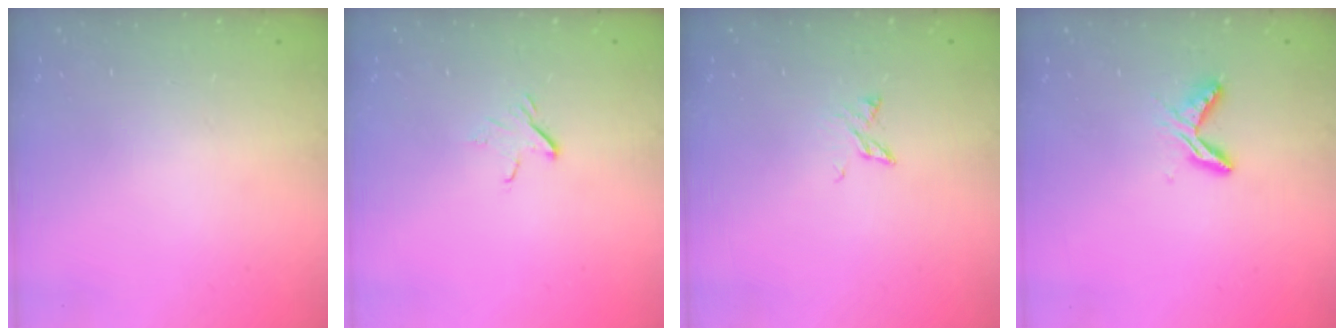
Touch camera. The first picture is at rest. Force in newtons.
{"total": 3.8, "press": 3.8, "slide": 0.3}
{"total": 3.8, "press": 3.8, "slide": 0.5}
{"total": 5.8, "press": 5.7, "slide": 0.4}